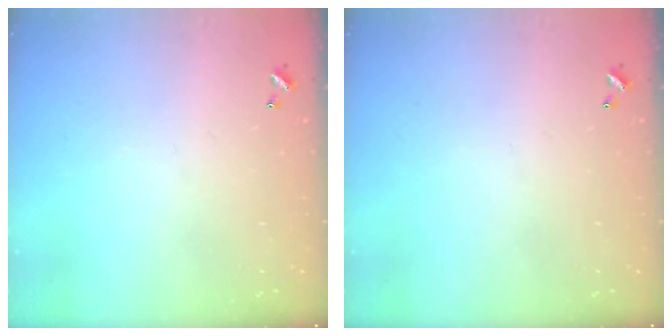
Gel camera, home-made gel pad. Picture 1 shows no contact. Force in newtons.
{"total": 0.0}